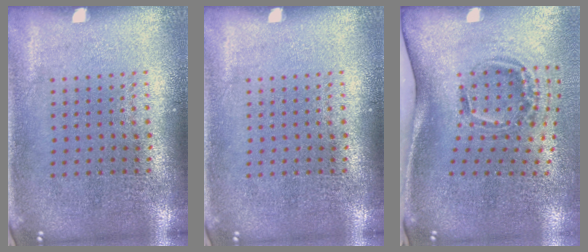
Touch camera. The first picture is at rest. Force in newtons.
{"total": 0.0}
{"total": 2.1, "press": 1.2, "slide": 1.6}